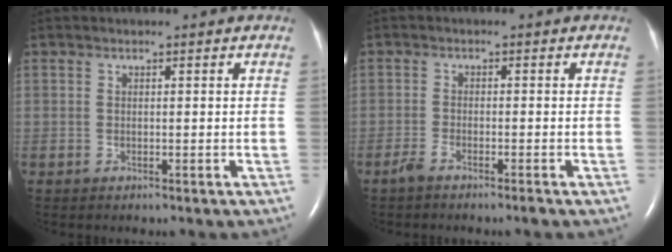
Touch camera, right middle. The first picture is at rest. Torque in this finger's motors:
{"motor_torque": [-0.05, 0.04, -0.01, 0.01]}